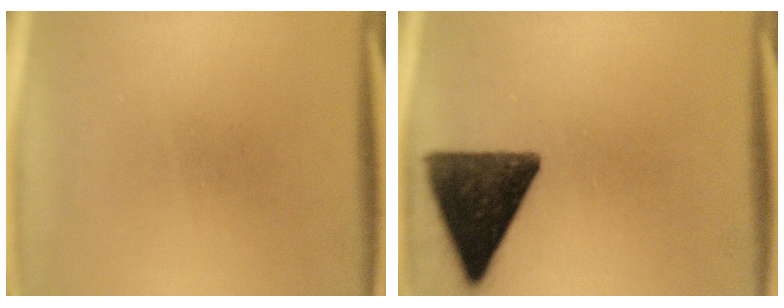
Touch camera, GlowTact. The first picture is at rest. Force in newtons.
{"total": 13.2}